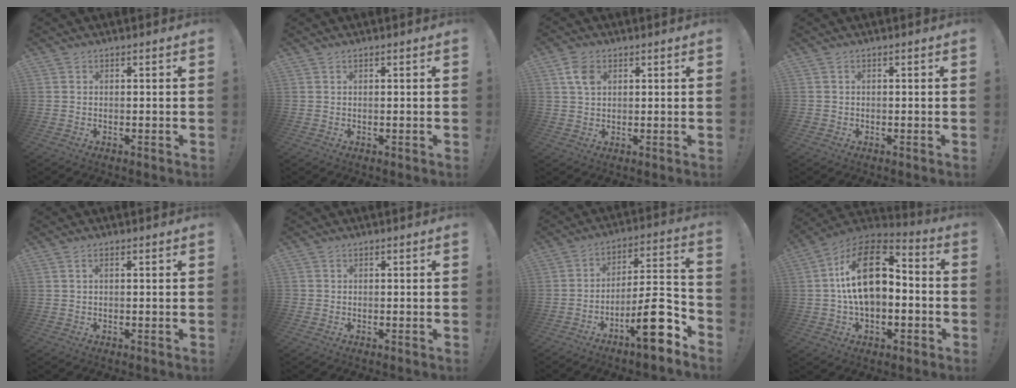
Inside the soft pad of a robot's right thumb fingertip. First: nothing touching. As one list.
[{"total": 0.0}, {"total": 5.9, "force": [2.3, 4.3, 3.4], "torque": [-0.063, 0.001, 0.042]}, {"total": 1.2, "force": [-0.4, 1.1, 0.1], "torque": [-0.002, 0.003, -0.008]}, {"total": 1.2, "force": [0.4, 0.5, 1.0], "torque": [-0.021, 0.003, 0.007]}, {"total": 0.8, "force": [-0.3, 0.7, 0.1], "torque": [0.000, 0.002, -0.006]}, {"total": 17.1, "force": [-9.2, 4.6, 13.7], "torque": [-0.193, 0.056, -0.144]}, {"total": 21.3, "force": [2.8, 13.2, 16.5], "torque": [-0.263, 0.007, 0.054]}]